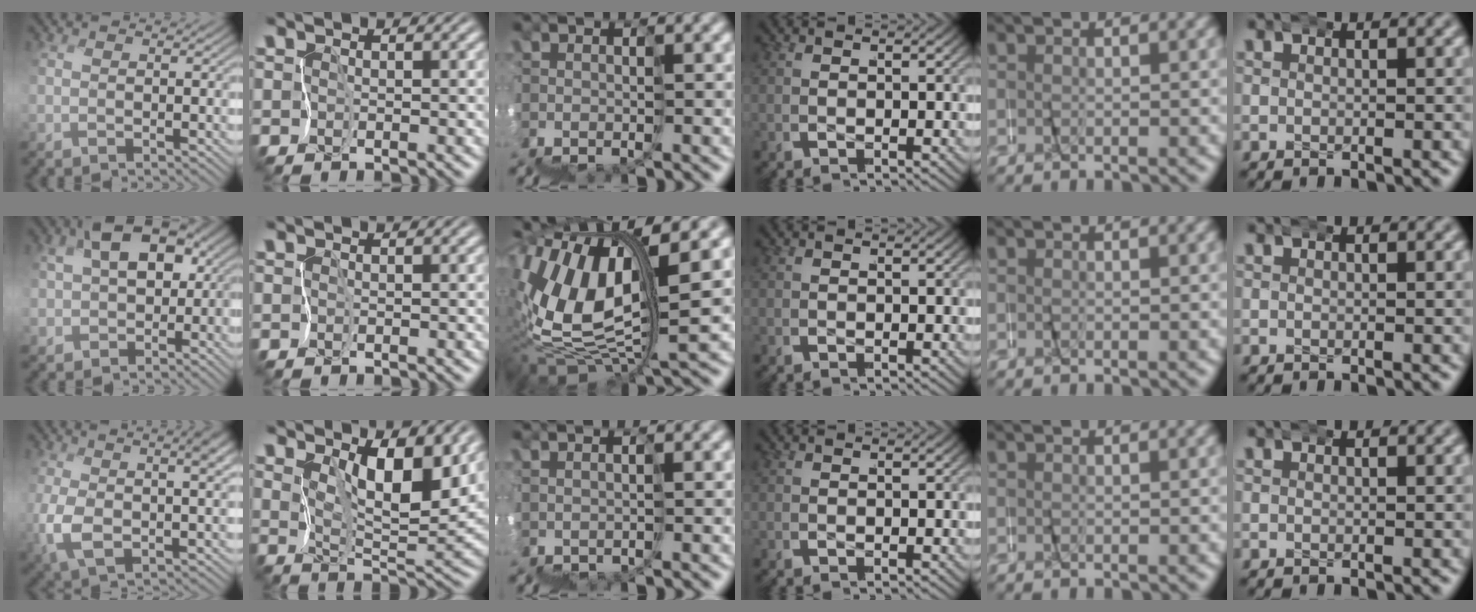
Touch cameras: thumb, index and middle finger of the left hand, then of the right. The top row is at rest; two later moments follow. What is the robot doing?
{"motion": "wrap", "object": "netting"}